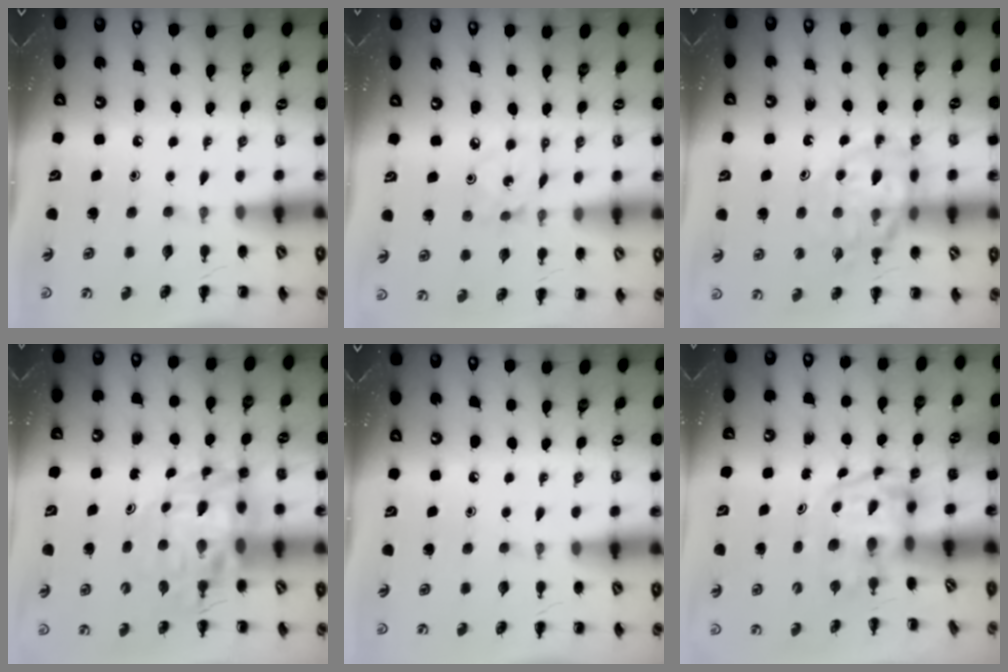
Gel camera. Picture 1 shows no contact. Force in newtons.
{"total": 2.2, "press": 2.1, "slide": 0.5}
{"total": 15.3, "press": 15.0, "slide": 2.8}
{"total": 13.1, "press": 12.5, "slide": 3.8}
{"total": 0.0}
{"total": 3.7, "press": 3.7, "slide": 0.6}